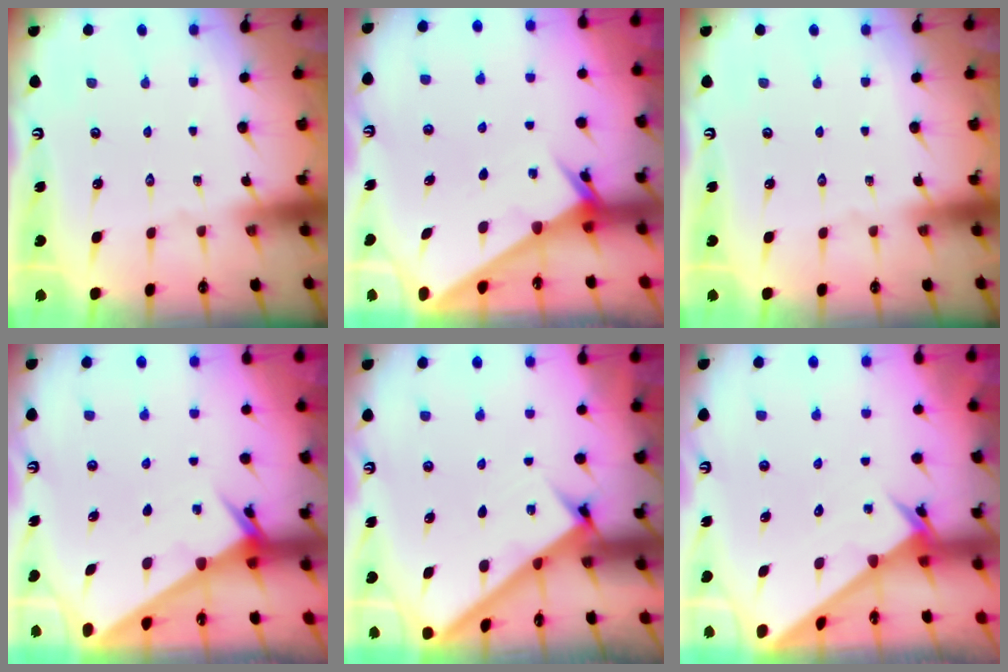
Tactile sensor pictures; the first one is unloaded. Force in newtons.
{"total": 2.0, "press": 2.0, "slide": 0.1}
{"total": 0.0}
{"total": 2.0, "press": 2.0, "slide": 0.1}
{"total": 2.7, "press": 2.7, "slide": 0.3}
{"total": 2.7, "press": 2.7, "slide": 0.2}